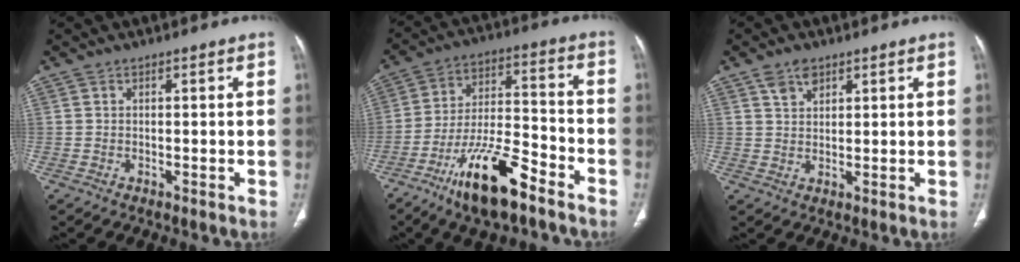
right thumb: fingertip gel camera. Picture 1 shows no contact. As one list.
[{"total": 16.1, "force": [-10.3, 5.1, 11.3], "torque": [-0.203, 0.064, -0.182]}, {"total": 3.7, "force": [2.4, 2.1, 1.8], "torque": [-0.022, -0.011, 0.047]}]